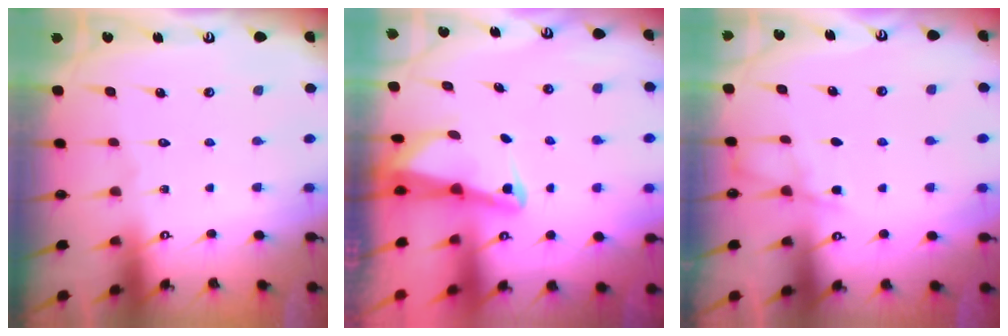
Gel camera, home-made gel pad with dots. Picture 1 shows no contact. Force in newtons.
{"total": 2.3, "press": 2.3, "slide": 0.3}
{"total": 3.8, "press": 3.7, "slide": 0.6}